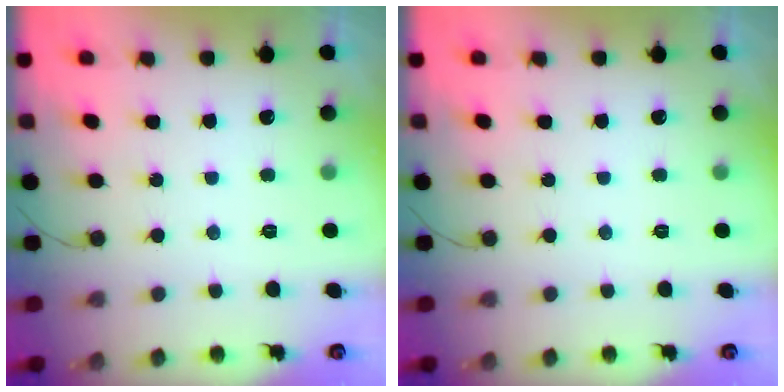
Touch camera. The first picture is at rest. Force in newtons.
{"total": 0.0}